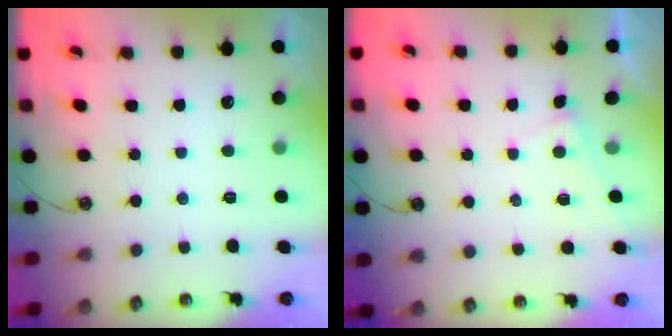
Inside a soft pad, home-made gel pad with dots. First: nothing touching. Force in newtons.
{"total": 3.1, "press": 3.1, "slide": 0.2}